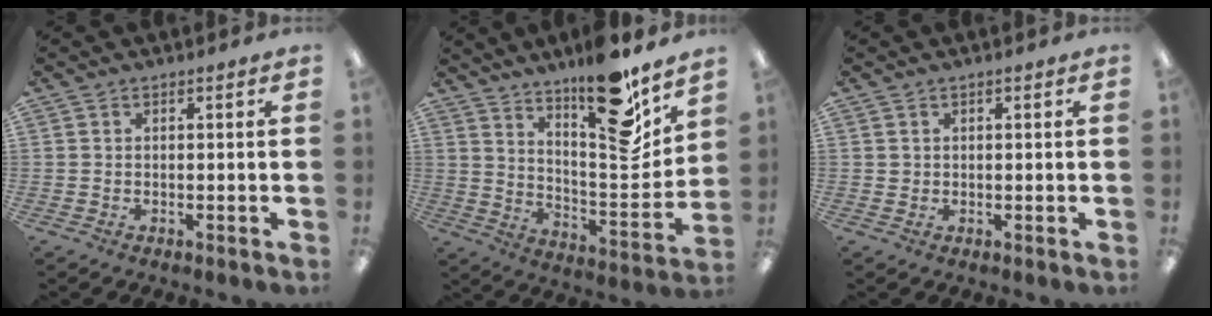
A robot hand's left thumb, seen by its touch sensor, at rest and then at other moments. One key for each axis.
{"total": 18.5, "fx": 14.1, "fy": 5.0, "fz": 10.9, "tx": -0.153, "ty": -0.115, "tz": 0.231}
{"total": 0.8, "fx": 0.4, "fy": 0.7, "fz": 0.0, "tx": -0.001, "ty": 0.003, "tz": 0.006}